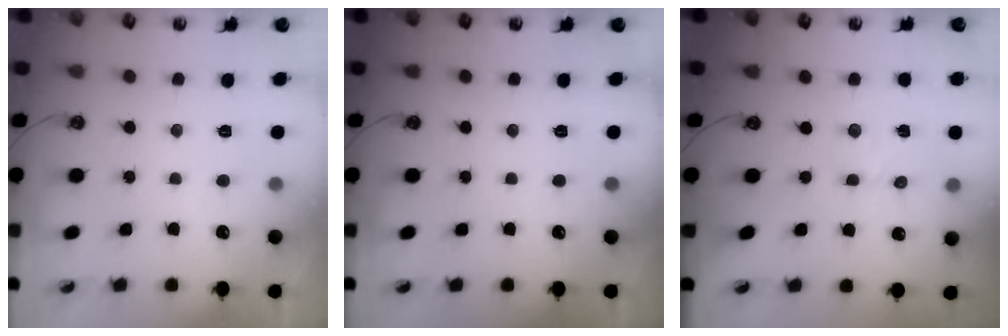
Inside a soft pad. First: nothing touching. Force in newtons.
{"total": 0.0}
{"total": 3.0, "press": 2.9, "slide": 0.6}